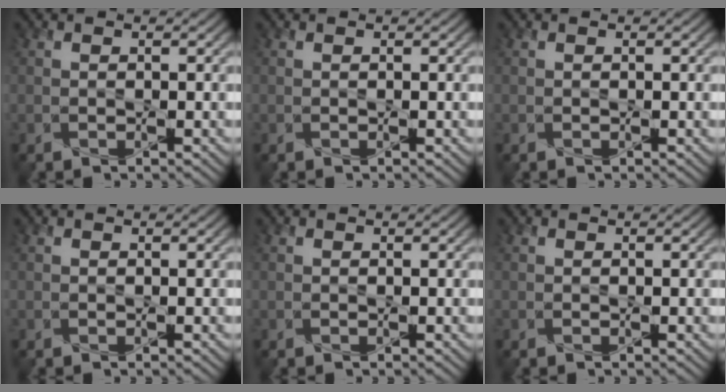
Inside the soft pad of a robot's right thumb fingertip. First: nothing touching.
{"total": 0.0}
{"total": 0.0}
{"total": 0.0}
{"total": 0.0}
{"total": 0.0}